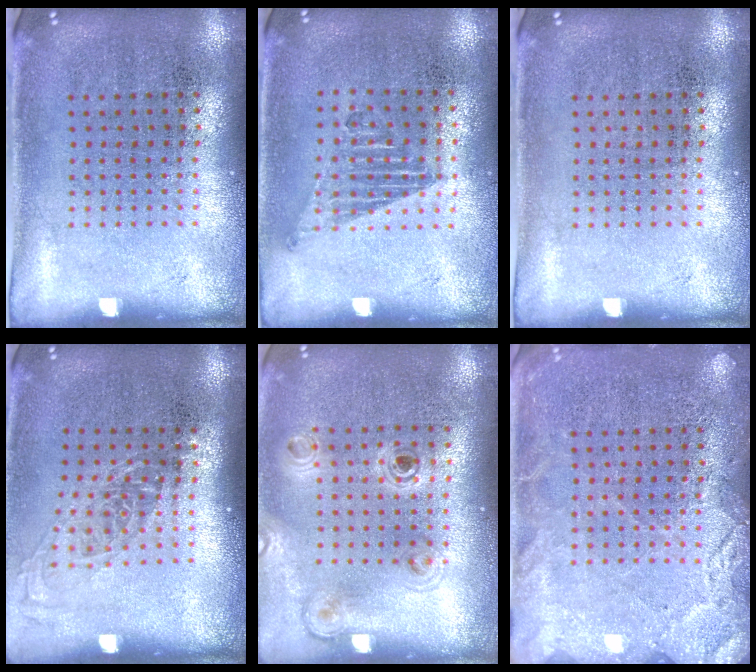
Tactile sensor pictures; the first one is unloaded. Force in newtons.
{"total": 1.2, "press": 1.0, "slide": 0.6}
{"total": 0.0}
{"total": 1.3, "press": 1.1, "slide": 0.8}
{"total": 1.1, "press": 1.0, "slide": 0.3}
{"total": 3.5, "press": 3.4, "slide": 0.5}